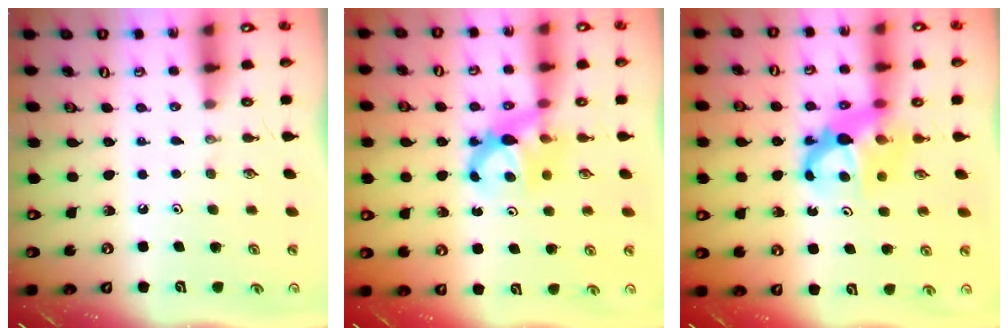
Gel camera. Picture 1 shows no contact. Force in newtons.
{"total": 6.7, "press": 6.7, "slide": 0.4}
{"total": 7.1, "press": 7.1, "slide": 0.5}